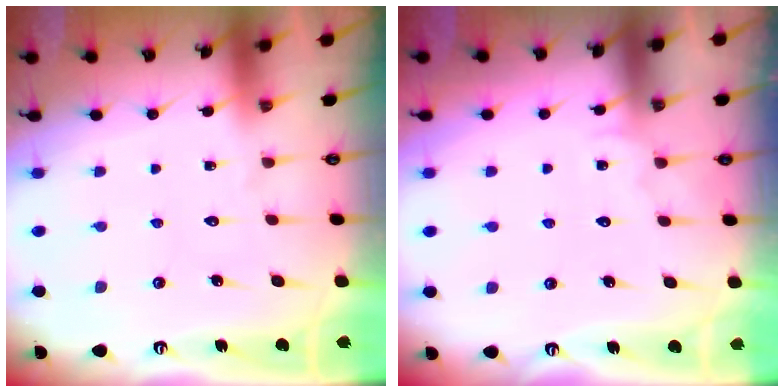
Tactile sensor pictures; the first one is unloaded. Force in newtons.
{"total": 2.4, "press": 2.4, "slide": 0.2}